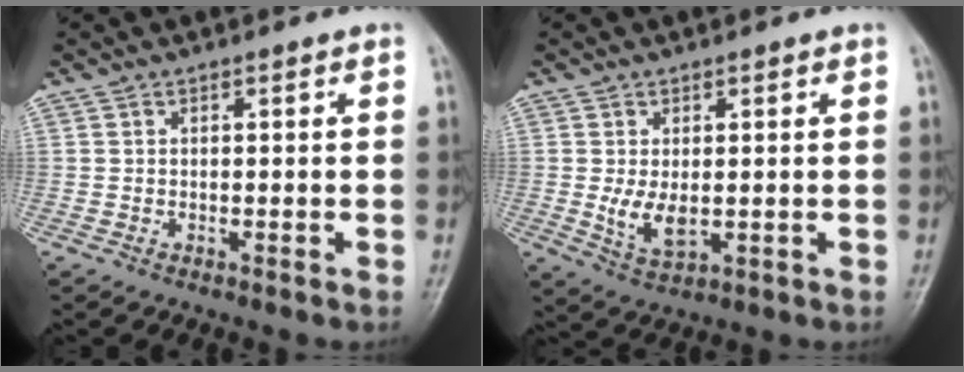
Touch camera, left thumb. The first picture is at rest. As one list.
[{"total": 5.2, "force": [0.0, 3.0, 4.3], "torque": [-0.076, -0.015, 0.009]}]